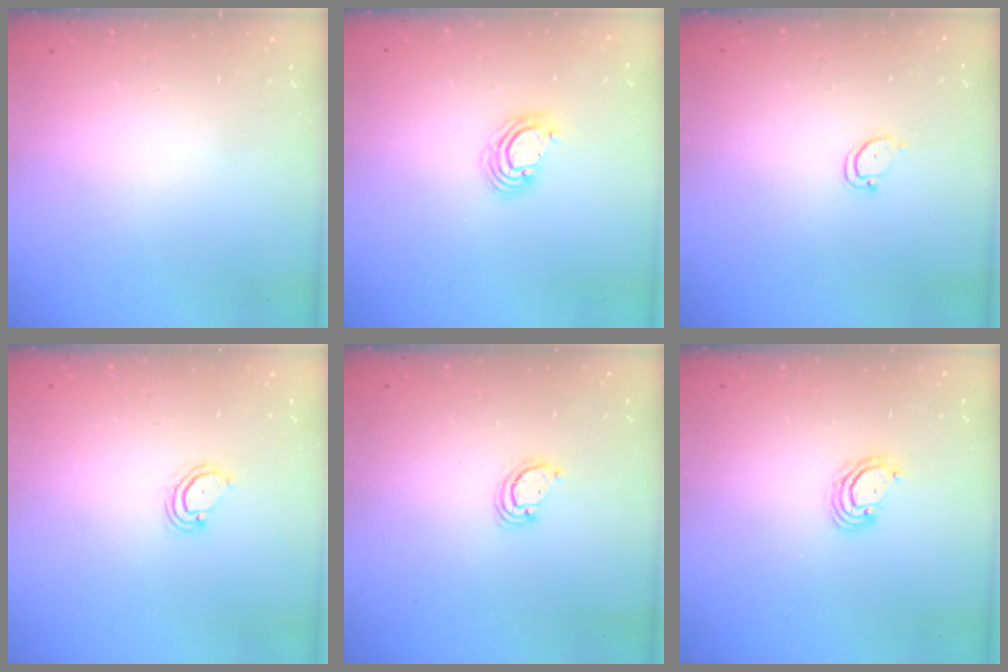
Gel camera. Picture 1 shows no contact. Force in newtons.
{"total": 3.6, "press": 3.6, "slide": 0.2}
{"total": 2.5, "press": 2.5, "slide": 0.3}
{"total": 3.8, "press": 3.8, "slide": 0.5}
{"total": 2.6, "press": 2.6, "slide": 0.3}
{"total": 3.9, "press": 3.8, "slide": 0.4}